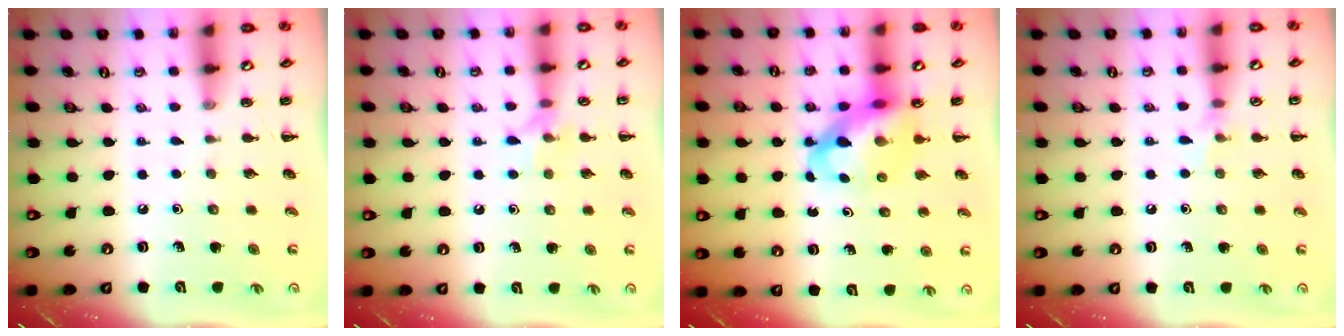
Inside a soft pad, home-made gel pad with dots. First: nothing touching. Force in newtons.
{"total": 7.2, "press": 7.0, "slide": 1.5}
{"total": 12.0, "press": 11.6, "slide": 3.3}
{"total": 5.1, "press": 4.8, "slide": 1.7}